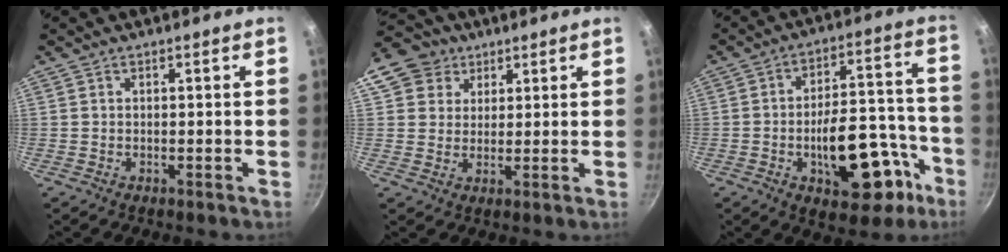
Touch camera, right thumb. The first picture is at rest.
{"total": 8.4, "force": [4.2, 6.9, 2.3], "torque": [-0.013, 0.003, 0.064]}
{"total": 19.5, "force": [-7.9, 9.7, 14.9], "torque": [-0.156, 0.063, -0.103]}